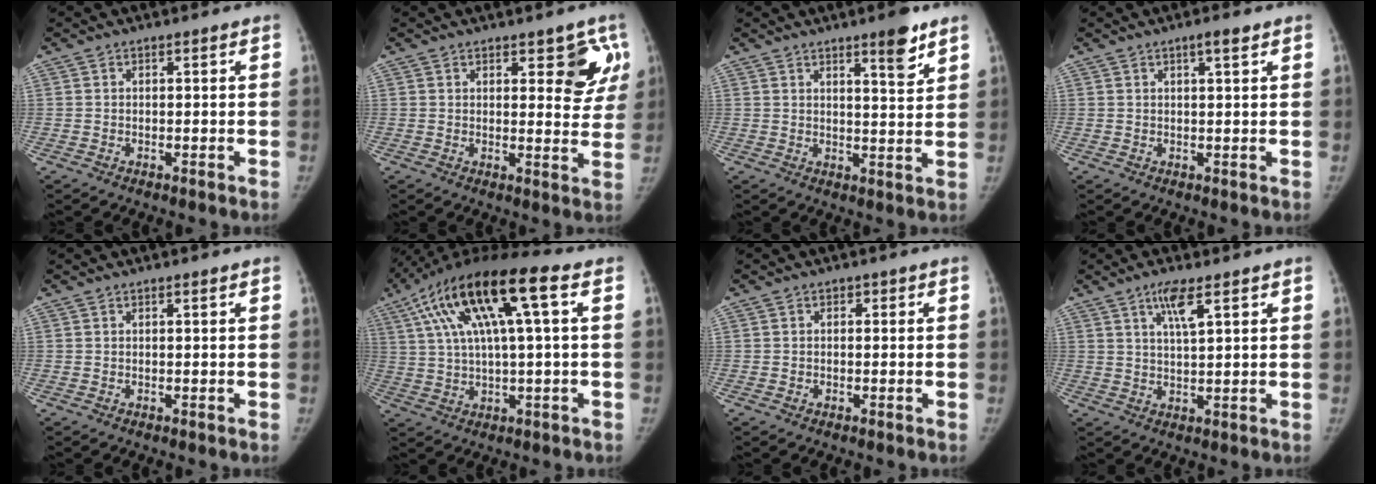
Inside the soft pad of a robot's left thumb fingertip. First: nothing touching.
{"total": 7.6, "force": [3.7, 3.5, 5.6], "torque": [-0.022, -0.019, 0.042]}
{"total": 6.1, "force": [4.1, 1.1, 4.4], "torque": [-0.054, -0.029, 0.058]}
{"total": 2.3, "force": [1.4, 0.3, 1.9], "torque": [-0.029, -0.006, 0.022]}
{"total": 0.0}
{"total": 18.3, "force": [6.0, 4.3, 16.7], "torque": [-0.325, 0.029, 0.105]}
{"total": 0.9, "force": [-0.2, 0.9, 0.2], "torque": [0.006, 0.004, -0.006]}
{"total": 5.0, "force": [2.8, 1.0, 4.1], "torque": [-0.076, -0.012, 0.053]}